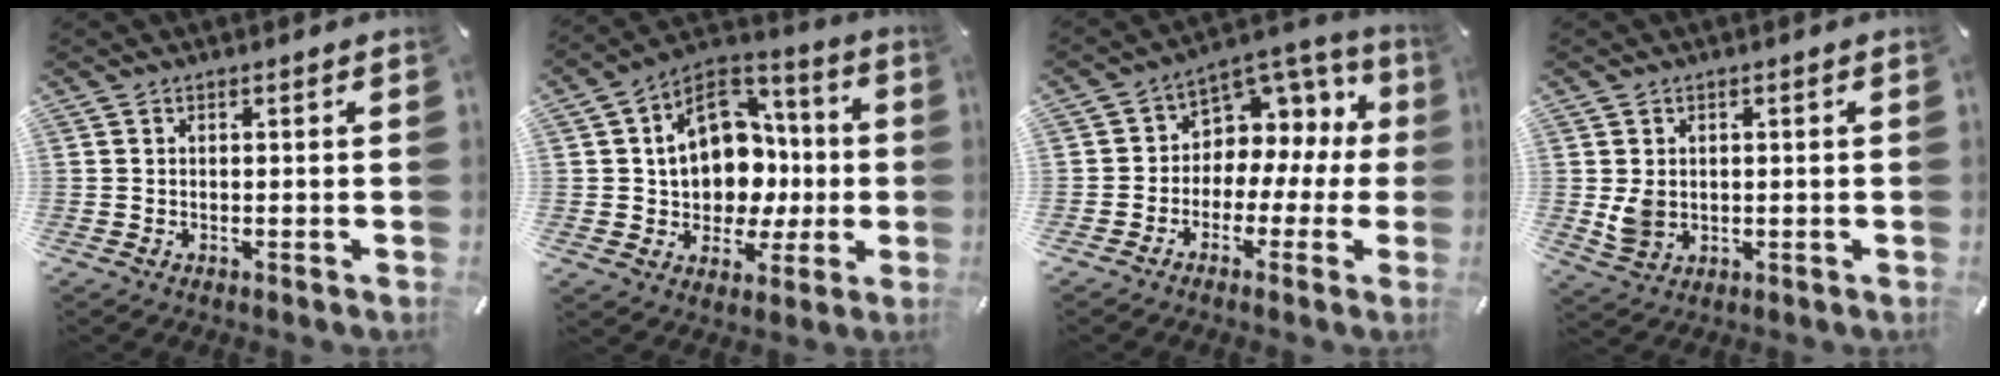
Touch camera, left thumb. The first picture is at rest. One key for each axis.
{"total": 15.7, "fx": 1.1, "fy": 13.1, "fz": 8.6, "tx": -0.140, "ty": -0.003, "tz": 0.031}
{"total": 8.1, "fx": 1.3, "fy": 7.4, "fz": 3.1, "tx": -0.053, "ty": -0.023, "tz": 0.028}
{"total": 4.7, "fx": 0.3, "fy": 3.9, "fz": 2.6, "tx": -0.045, "ty": -0.006, "tz": 0.003}